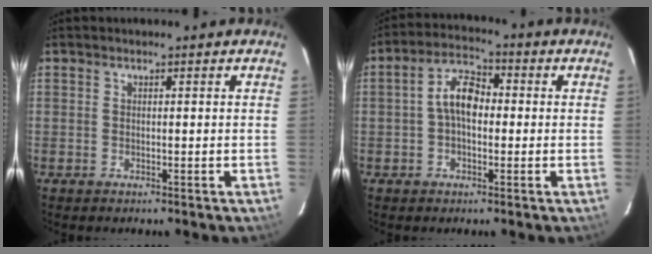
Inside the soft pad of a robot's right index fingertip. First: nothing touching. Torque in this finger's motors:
{"motor_torque": [1.50, 0.02, 0.65, 0.17]}